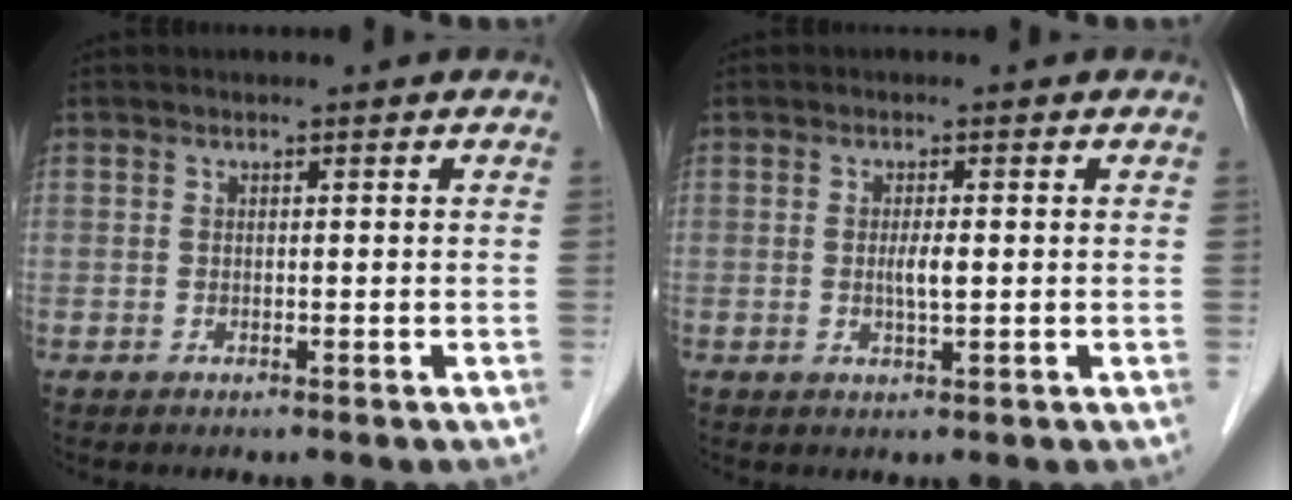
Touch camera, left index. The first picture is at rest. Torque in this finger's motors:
{"motor_torque": [0.31, 0.21, 0.07, 0.02]}